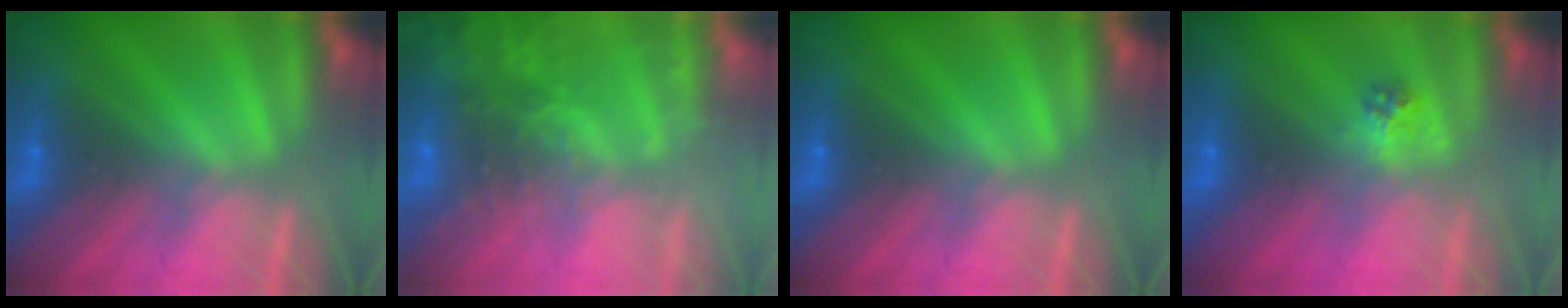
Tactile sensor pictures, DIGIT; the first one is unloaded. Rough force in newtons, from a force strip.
{"total": 9.4}
{"total": 0.0}
{"total": 2.2}